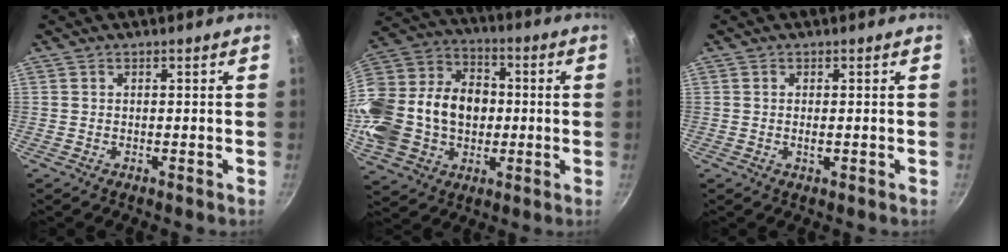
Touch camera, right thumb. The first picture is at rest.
{"total": 26.3, "force": [-1.2, 20.0, 17.0], "torque": [-0.341, 0.051, -0.016]}
{"total": 1.2, "force": [-0.2, 0.4, 1.1], "torque": [-0.023, -0.001, -0.004]}